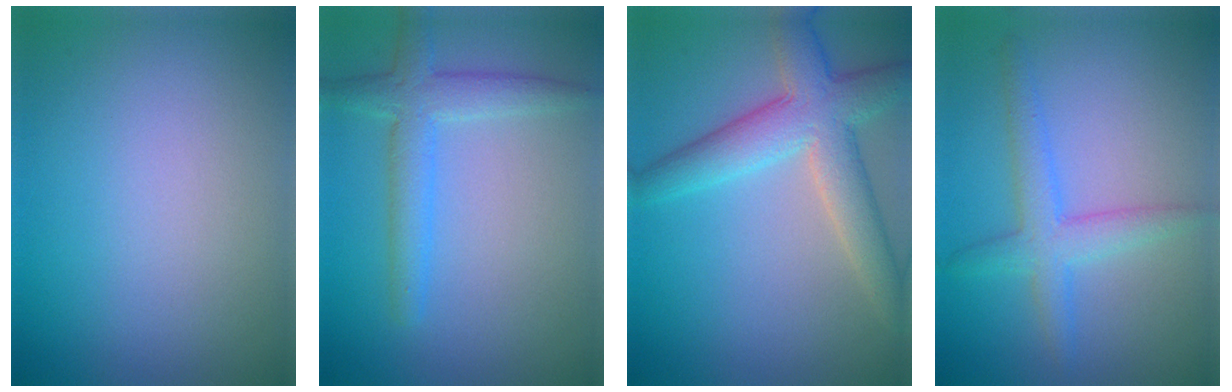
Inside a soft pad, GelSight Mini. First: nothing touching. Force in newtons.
{"total": 3.5, "press": 3.5, "slide": 0.2}
{"total": 6.0, "press": 6.0, "slide": 0.3}
{"total": 3.4, "press": 3.4, "slide": 0.0}